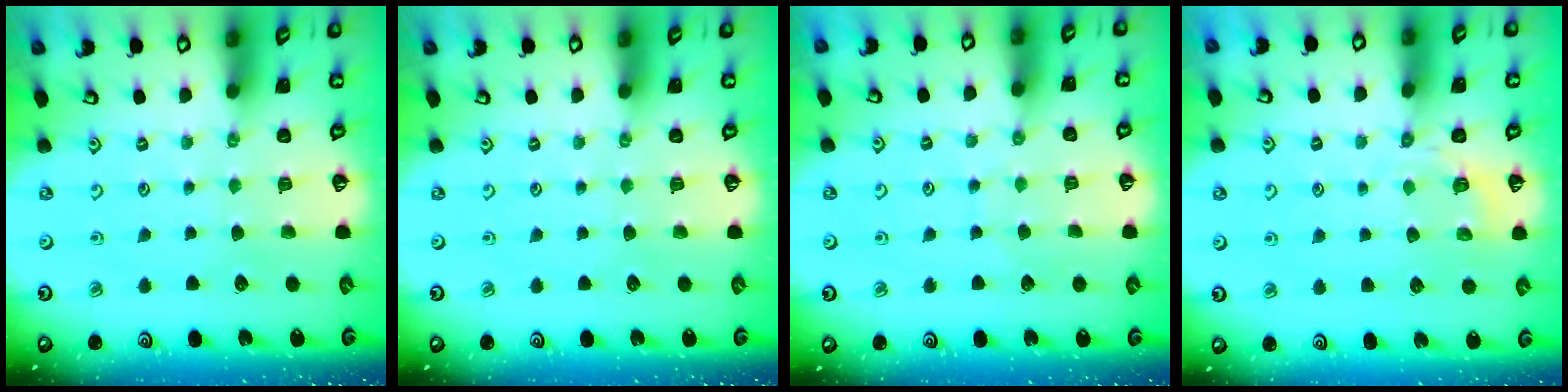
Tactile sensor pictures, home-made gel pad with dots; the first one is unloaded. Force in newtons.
{"total": 0.0}
{"total": 4.1, "press": 4.1, "slide": 0.4}
{"total": 4.3, "press": 3.8, "slide": 2.0}